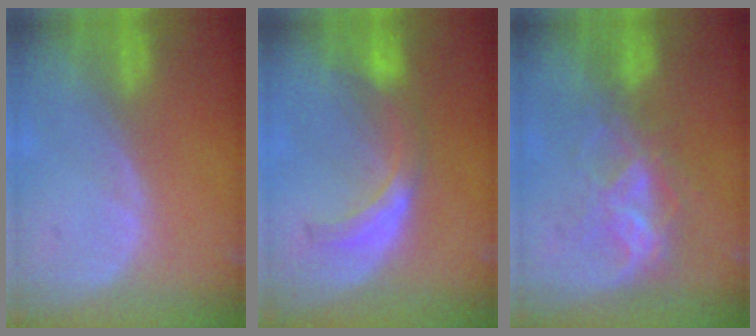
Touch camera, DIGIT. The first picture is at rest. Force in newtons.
{"total": 5.8, "press": 5.6, "slide": 1.5}
{"total": 6.8, "press": 5.9, "slide": 3.4}